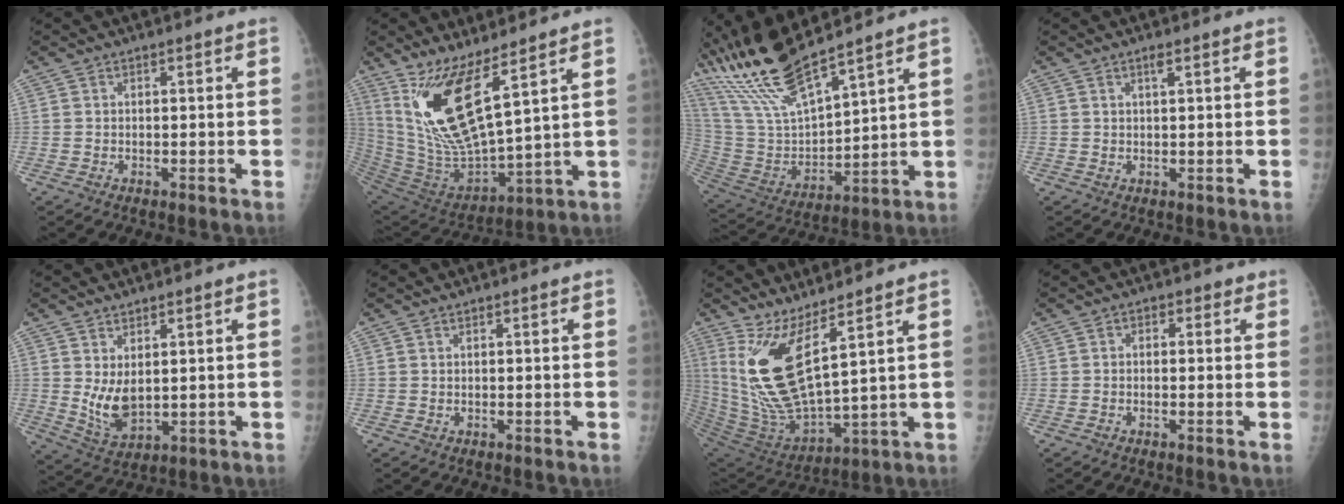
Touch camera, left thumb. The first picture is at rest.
{"total": 16.8, "force": [9.4, 4.1, 13.3], "torque": [-0.257, -0.066, 0.203]}
{"total": 17.0, "force": [14.2, 2.1, 9.1], "torque": [-0.178, -0.063, 0.297]}
{"total": 0.8, "force": [0.5, 0.1, 0.6], "torque": [-0.010, -0.001, 0.011]}
{"total": 6.1, "force": [1.2, 3.3, 5.0], "torque": [-0.086, -0.020, 0.038]}
{"total": 0.0}
{"total": 14.6, "force": [7.5, 3.4, 12.0], "torque": [-0.243, -0.071, 0.171]}
{"total": 1.9, "force": [0.5, 1.5, 1.2], "torque": [0.001, 0.006, -0.005]}